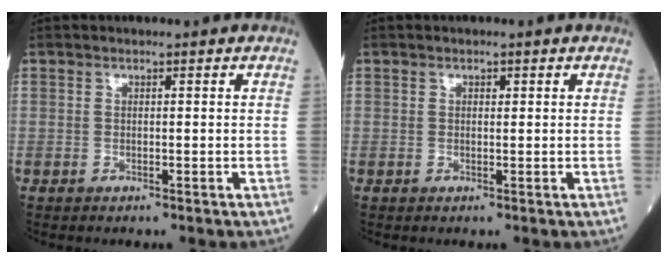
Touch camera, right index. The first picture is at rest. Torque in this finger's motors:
{"motor_torque": [0.02, 0.01, -0.03, -0.01]}